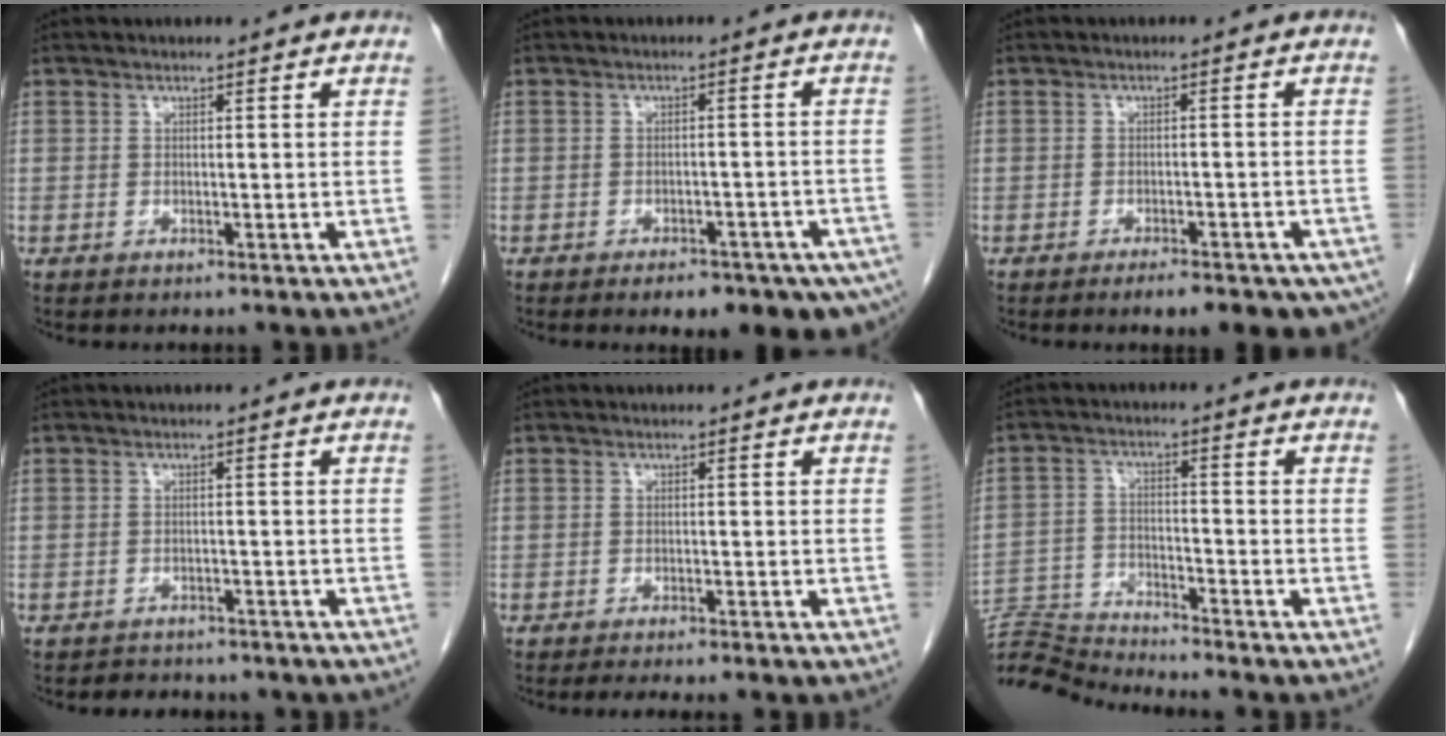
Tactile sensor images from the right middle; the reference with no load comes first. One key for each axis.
{"total": 10.9, "fx": -7.6, "fy": 4.4, "fz": 6.6, "tx": -0.064, "ty": 0.002, "tz": -0.094}
{"total": 9.4, "fx": -6.7, "fy": 3.0, "fz": 5.8, "tx": -0.056, "ty": 0.000, "tz": -0.086}
{"total": 5.5, "fx": -4.7, "fy": 2.5, "fz": 1.3, "tx": -0.019, "ty": 0.007, "tz": -0.050}
{"total": 4.9, "fx": -4.0, "fy": 0.7, "fz": 2.7, "tx": -0.025, "ty": -0.007, "tz": -0.051}
{"total": 8.7, "fx": -8.5, "fy": -1.7, "fz": -0.3, "tx": 0.000, "ty": 0.003, "tz": -0.162}